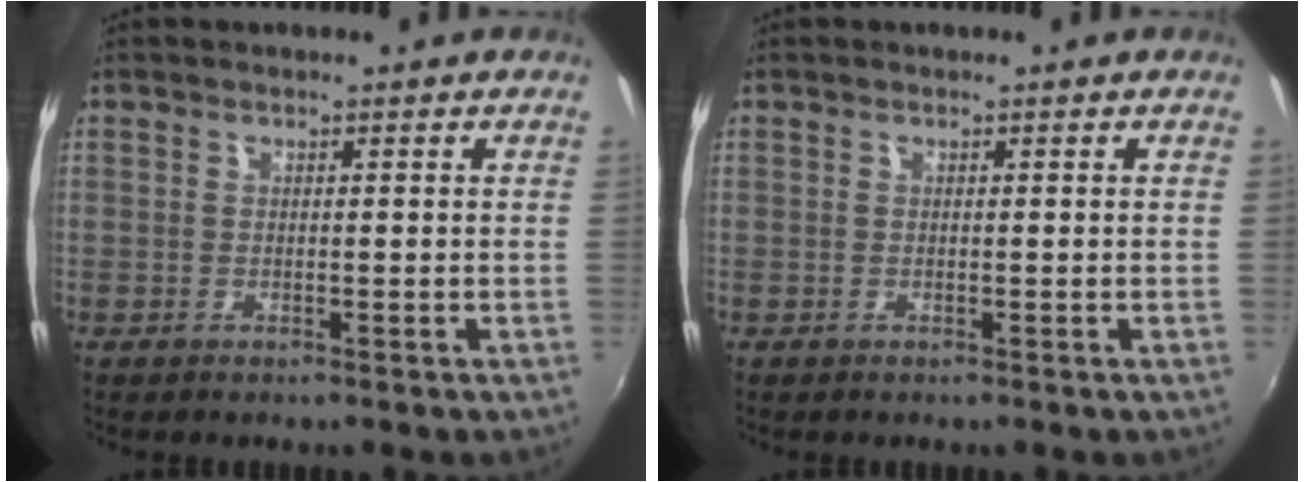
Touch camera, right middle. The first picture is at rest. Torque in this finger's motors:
{"motor_torque": [-0.19, -0.13, -0.01, 0.00]}